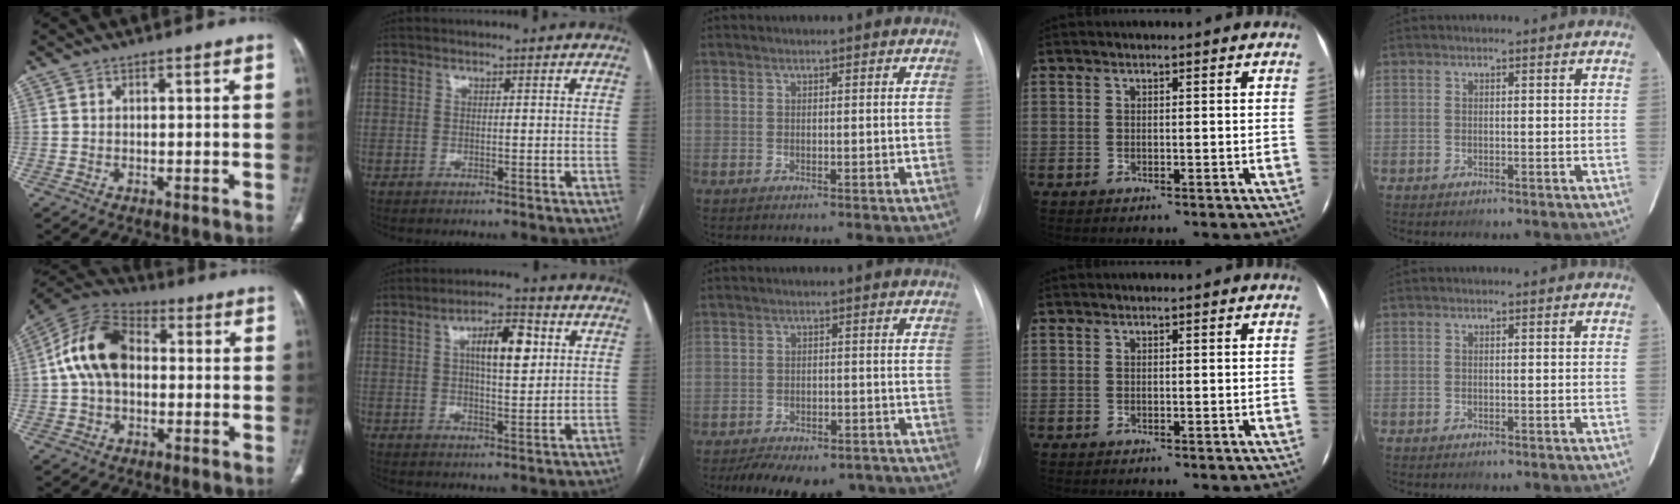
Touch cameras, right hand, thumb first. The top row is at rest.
{"thumb": {"total": 13.7, "force": [0.9, 9.2, 10.1], "torque": [-0.185, 0.032, 0.004]}, "index": {"total": 8.2, "force": [2.2, 2.5, 7.4], "torque": [-0.123, 0.015, 0.035]}, "middle": {"total": 13.5, "force": [-10.5, 6.3, 5.6], "torque": [-0.092, 0.008, -0.137]}}